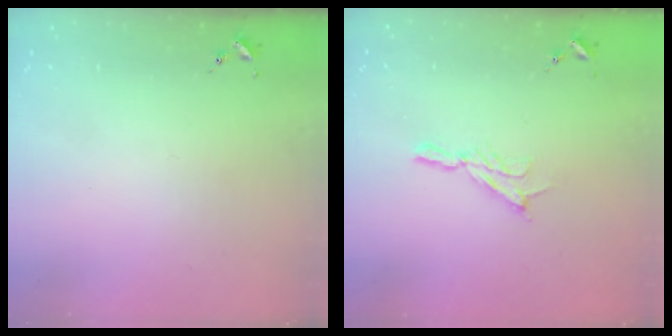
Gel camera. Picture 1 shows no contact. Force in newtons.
{"total": 8.1, "press": 8.0, "slide": 0.6}